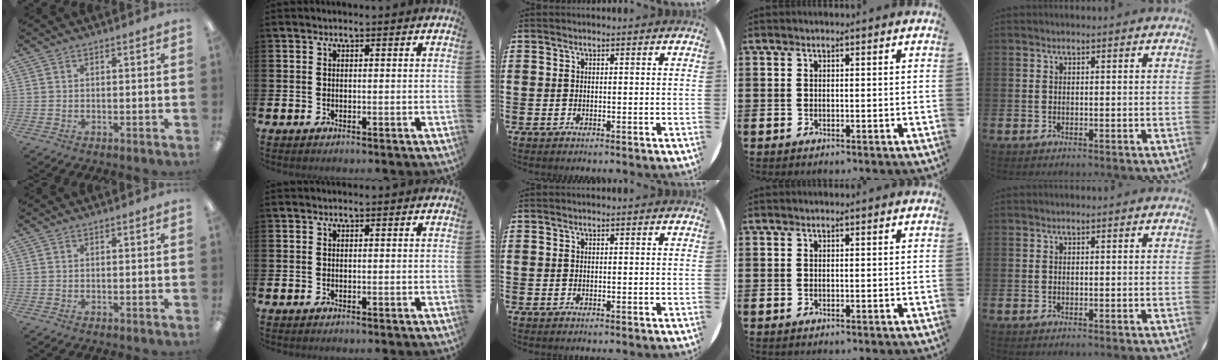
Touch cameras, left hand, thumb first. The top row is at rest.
{}